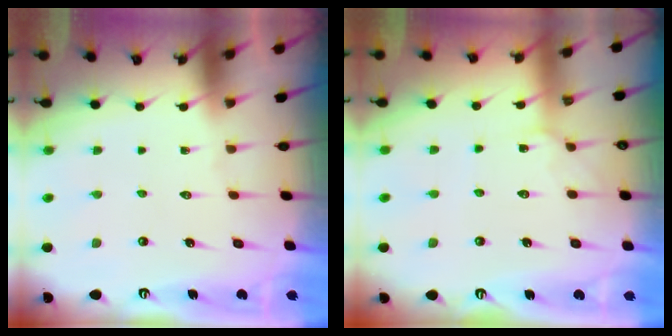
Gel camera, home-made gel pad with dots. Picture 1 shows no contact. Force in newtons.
{"total": 3.9, "press": 3.8, "slide": 0.5}